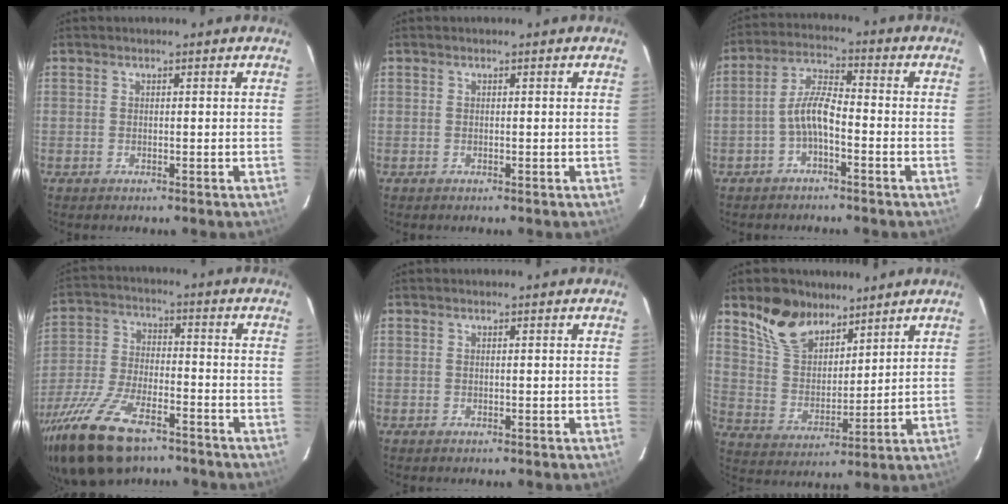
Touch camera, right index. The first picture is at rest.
{"total": 0.0}
{"total": 5.5, "force": [-2.5, 1.6, 4.7], "torque": [-0.102, 0.016, -0.048]}
{"total": 18.8, "force": [-13.0, 7.4, 11.3], "torque": [-0.246, -0.033, -0.238]}
{"total": 0.0}
{"total": 11.9, "force": [8.6, 6.4, 5.1], "torque": [-0.104, 0.017, 0.170]}